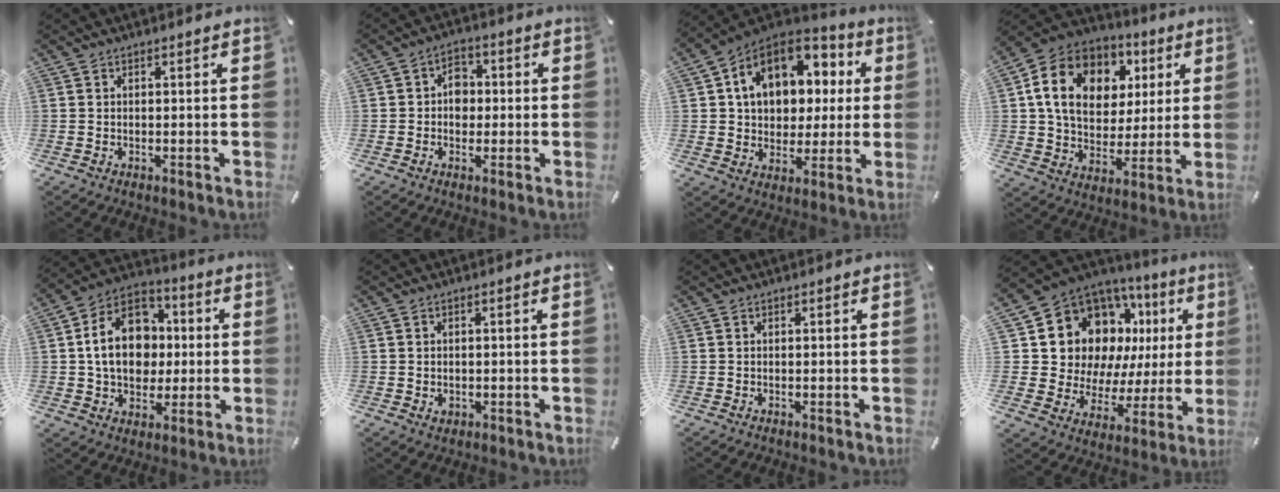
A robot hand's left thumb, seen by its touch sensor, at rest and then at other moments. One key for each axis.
{"total": 5.3, "fx": -0.3, "fy": 4.4, "fz": 2.9, "tx": -0.033, "ty": 0.004, "tz": -0.011}
{"total": 14.5, "fx": 5.0, "fy": 11.3, "fz": 7.5, "tx": -0.129, "ty": -0.019, "tz": 0.098}
{"total": 16.3, "fx": 4.9, "fy": 13.0, "fz": 8.4, "tx": -0.148, "ty": 0.000, "tz": 0.094}
{"total": 16.3, "fx": 0.6, "fy": 13.1, "fz": 9.7, "tx": -0.185, "ty": 0.014, "tz": 0.012}
{"total": 1.3, "fx": -0.1, "fy": 1.2, "fz": 0.5, "tx": -0.012, "ty": 0.005, "tz": -0.005}
{"total": 0.0}
{"total": 17.4, "fx": 8.4, "fy": 12.8, "fz": 8.4, "tx": -0.146, "ty": -0.063, "tz": 0.173}